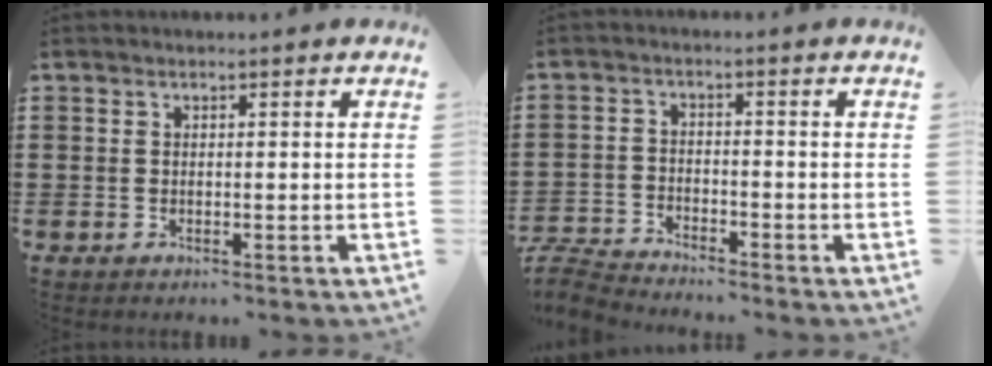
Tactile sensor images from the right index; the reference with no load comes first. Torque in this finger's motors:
{"motor_torque": [-2.14, 0.00, -1.05, -0.21]}